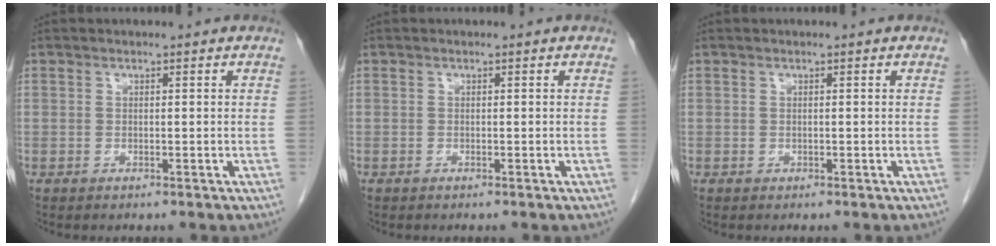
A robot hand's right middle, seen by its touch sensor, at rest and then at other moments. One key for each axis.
{"total": 0.0}
{"total": 0.0}